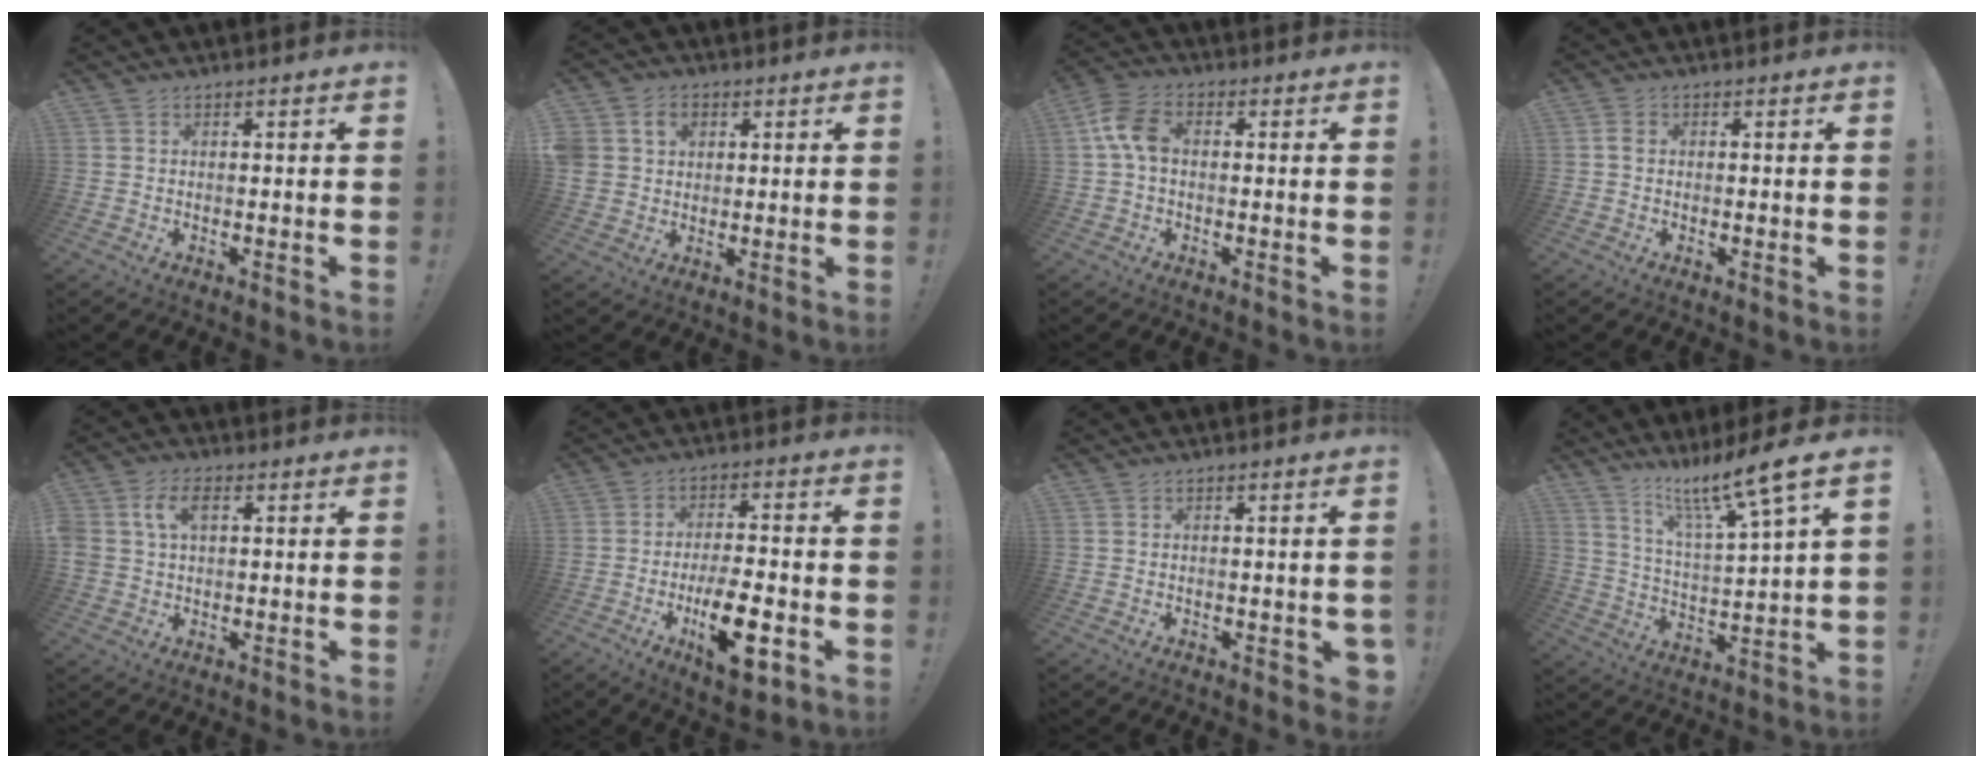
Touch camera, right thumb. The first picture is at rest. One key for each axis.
{"total": 6.9, "fx": 2.4, "fy": 5.8, "fz": 2.9, "tx": -0.056, "ty": 0.000, "tz": 0.046}
{"total": 7.5, "fx": 0.3, "fy": 4.8, "fz": 5.7, "tx": -0.124, "ty": 0.014, "tz": 0.008}
{"total": 1.6, "fx": 0.0, "fy": 1.3, "fz": 0.8, "tx": -0.012, "ty": 0.004, "tz": 0.001}
{"total": 6.8, "fx": 1.9, "fy": 4.5, "fz": 4.8, "tx": -0.098, "ty": 0.012, "tz": 0.035}
{"total": 12.8, "fx": -4.9, "fy": 4.1, "fz": 11.1, "tx": -0.180, "ty": 0.008, "tz": -0.079}
{"total": 1.5, "fx": -0.2, "fy": 1.2, "fz": 0.9, "tx": -0.008, "ty": 0.002, "tz": -0.002}
{"total": 13.2, "fx": 9.9, "fy": -0.2, "fz": 8.8, "tx": -0.156, "ty": -0.069, "tz": 0.150}